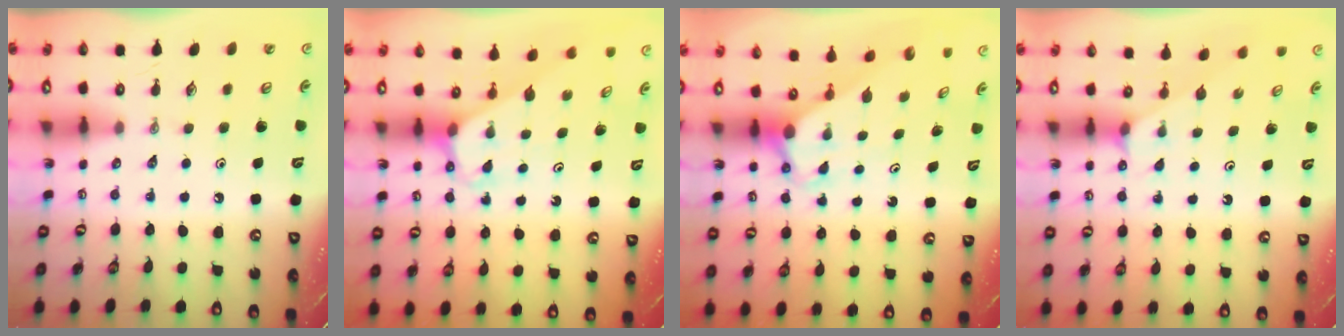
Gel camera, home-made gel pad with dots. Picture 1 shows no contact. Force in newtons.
{"total": 3.2, "press": 3.2, "slide": 0.2}
{"total": 2.7, "press": 2.7, "slide": 0.2}
{"total": 2.6, "press": 2.6, "slide": 0.3}